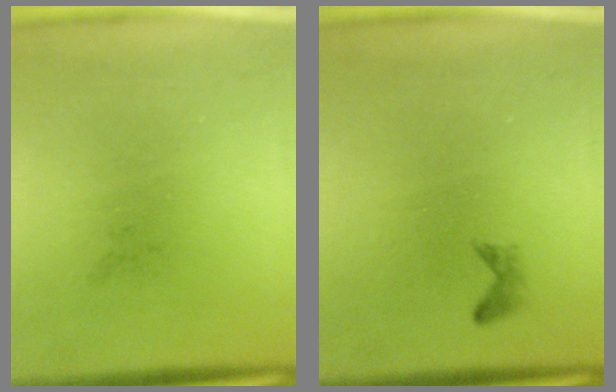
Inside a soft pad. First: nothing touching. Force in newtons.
{"total": 0.7}